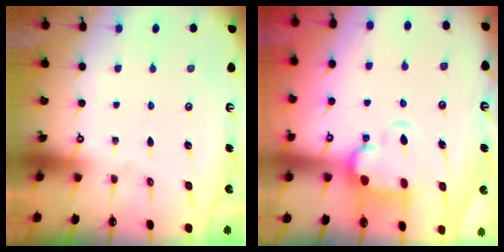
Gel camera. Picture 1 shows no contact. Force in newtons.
{"total": 2.1, "press": 1.6, "slide": 1.3}